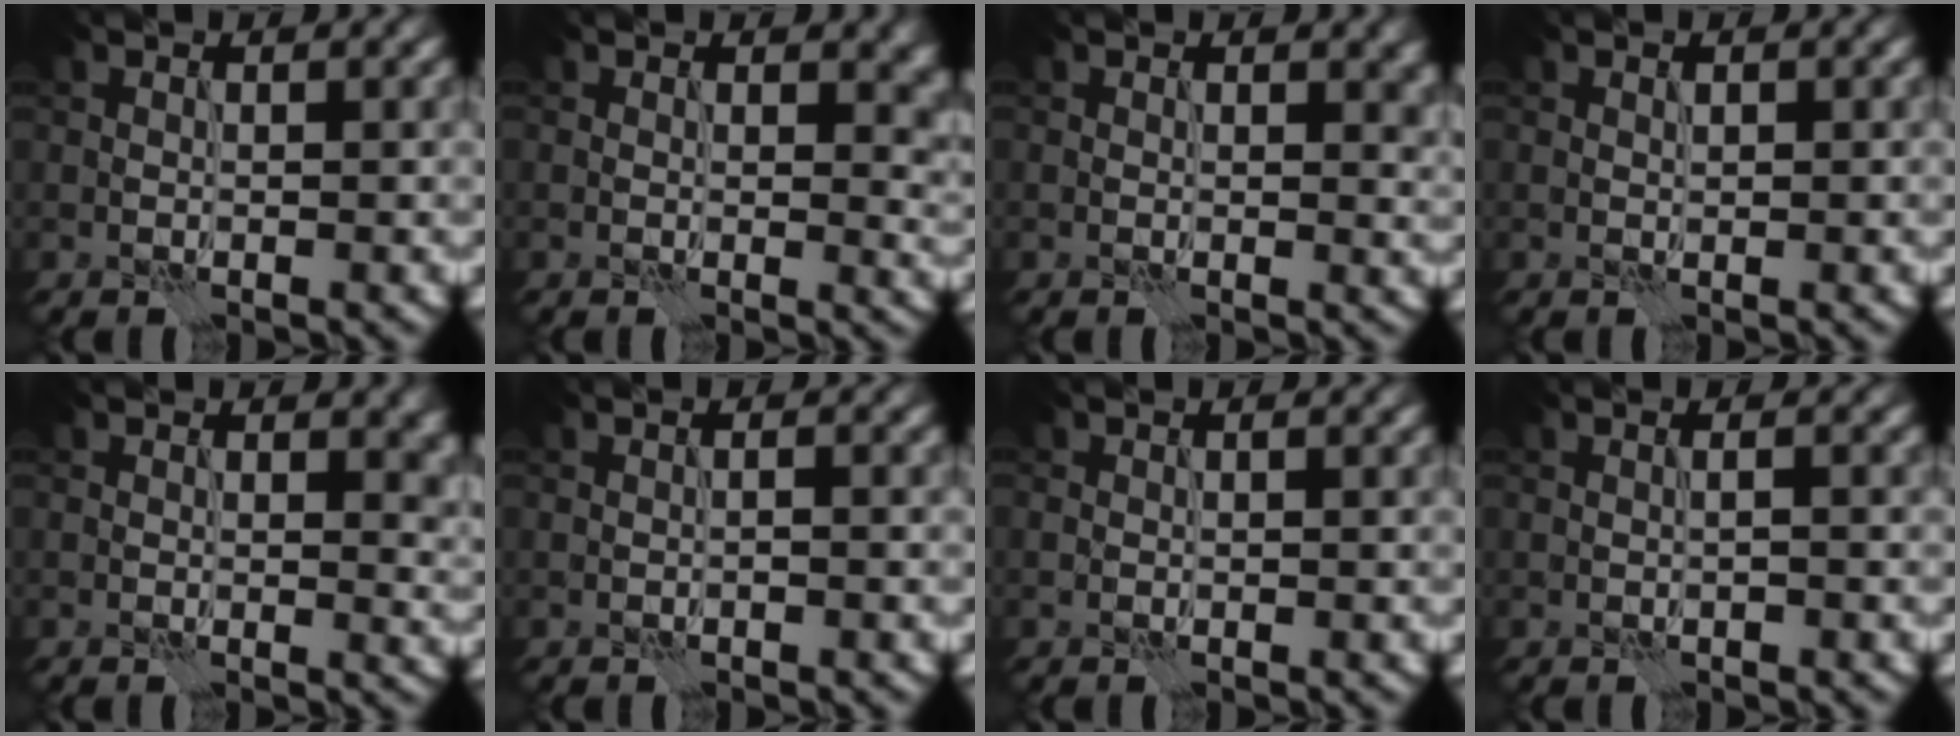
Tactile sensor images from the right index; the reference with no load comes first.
{"total": 3.8, "force": [1.2, 2.1, 2.9], "torque": [-0.025, -0.004, 0.023]}
{"total": 2.5, "force": [0.9, 1.3, 2.0], "torque": [-0.014, -0.001, 0.016]}
{"total": 0.0}
{"total": 3.3, "force": [1.1, 1.8, 2.5], "torque": [-0.019, -0.003, 0.021]}
{"total": 1.2, "force": [-0.1, 0.4, 1.1], "torque": [-0.004, -0.001, -0.008]}
{"total": 0.0}
{"total": 1.5, "force": [0.1, 0.7, 1.4], "torque": [-0.004, 0.001, -0.012]}